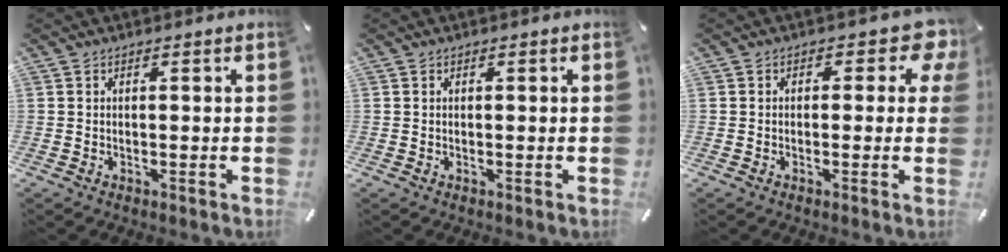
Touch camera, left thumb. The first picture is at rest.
{"total": 0.0}
{"total": 6.5, "force": [2.0, 3.8, 5.0], "torque": [-0.057, -0.006, 0.029]}